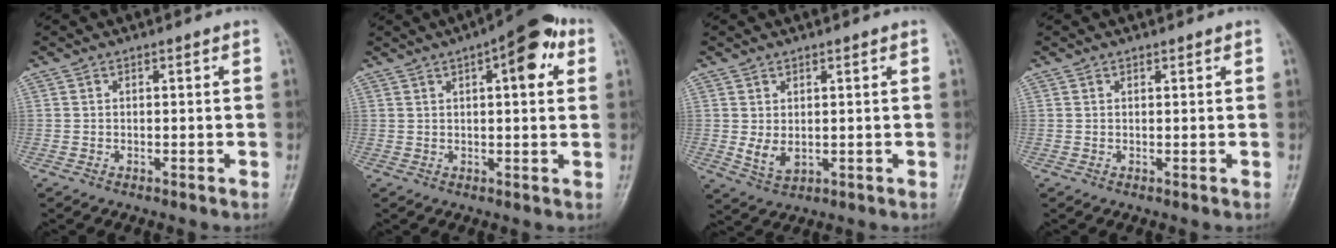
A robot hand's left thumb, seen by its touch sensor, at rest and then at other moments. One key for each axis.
{"total": 10.8, "fx": 4.2, "fy": 3.7, "fz": 9.2, "tx": -0.103, "ty": 0.008, "tz": 0.050}
{"total": 4.2, "fx": 0.6, "fy": 2.5, "fz": 3.3, "tx": -0.055, "ty": -0.012, "tz": 0.020}
{"total": 0.6, "fx": 0.5, "fy": 0.2, "fz": 0.3, "tx": -0.005, "ty": -0.003, "tz": 0.007}